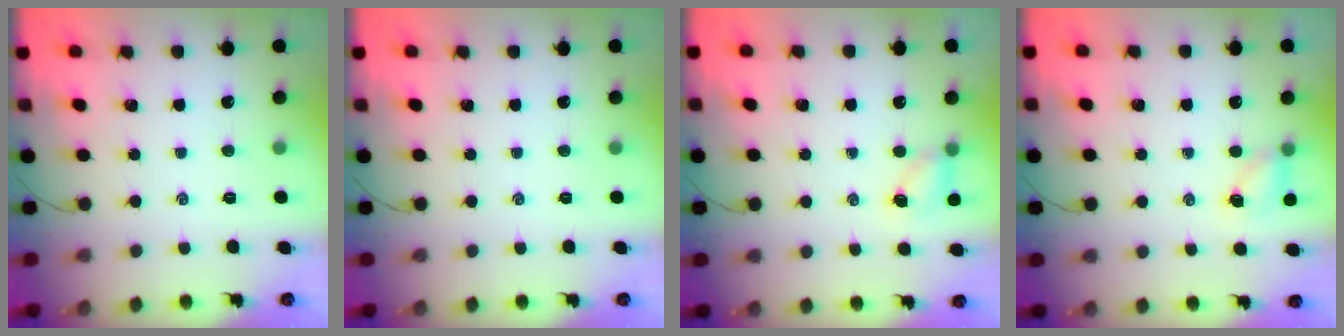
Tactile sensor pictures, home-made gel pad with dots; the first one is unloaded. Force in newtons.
{"total": 0.0}
{"total": 5.5, "press": 5.3, "slide": 1.4}
{"total": 5.5, "press": 5.3, "slide": 1.4}